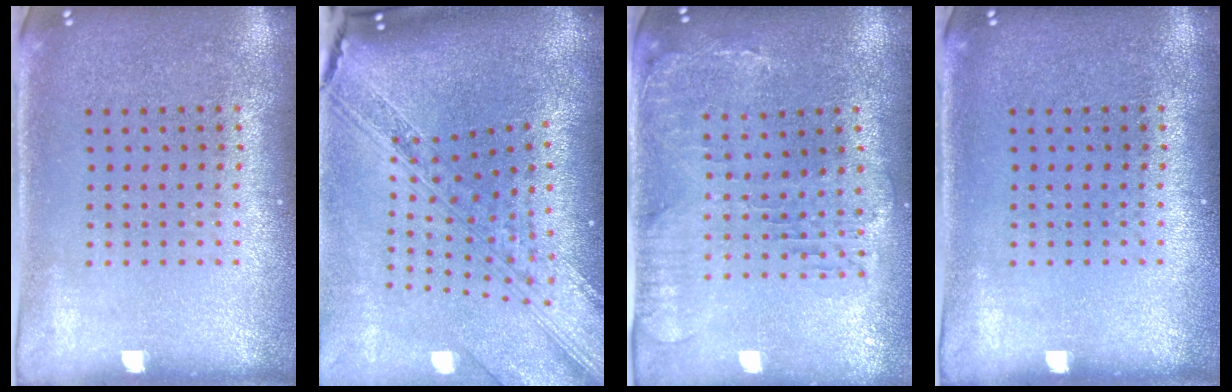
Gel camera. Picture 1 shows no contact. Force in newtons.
{"total": 4.1, "press": 2.9, "slide": 2.9}
{"total": 0.6, "press": 0.5, "slide": 0.3}
{"total": 0.0}